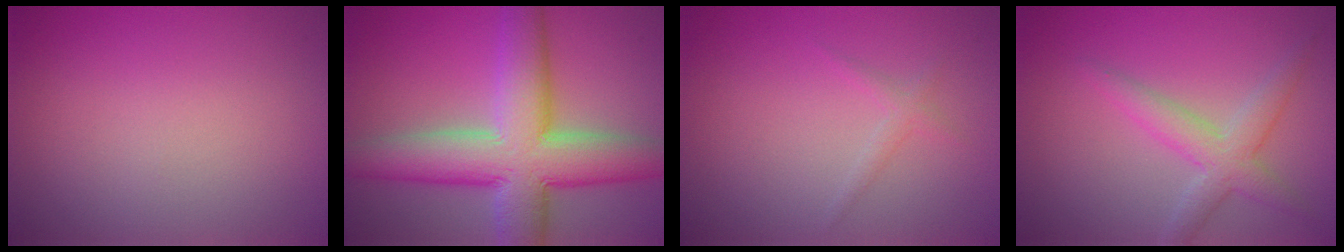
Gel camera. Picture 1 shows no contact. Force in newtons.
{"total": 10.7, "press": 10.7, "slide": 0.4}
{"total": 1.0, "press": 1.0, "slide": 0.1}
{"total": 3.4, "press": 3.4, "slide": 0.0}